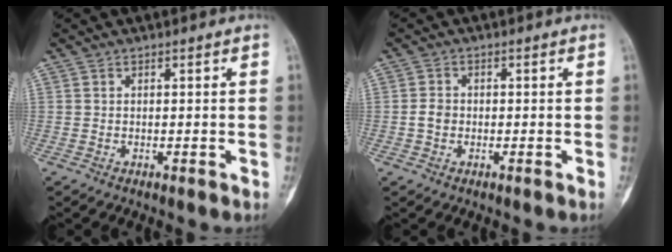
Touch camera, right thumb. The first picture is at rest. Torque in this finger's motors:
{"motor_torque": [0.46, 0.78, 0.13, -0.40, 0.02]}